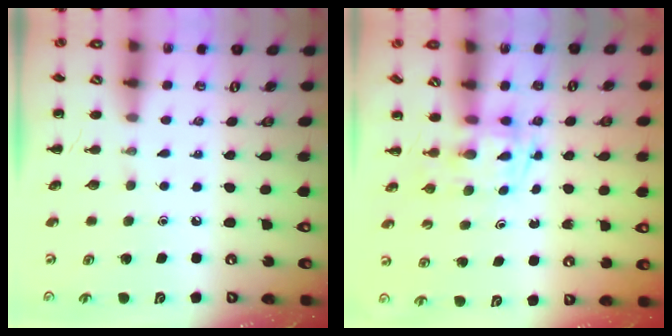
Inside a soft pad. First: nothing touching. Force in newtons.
{"total": 2.4, "press": 2.2, "slide": 1.1}